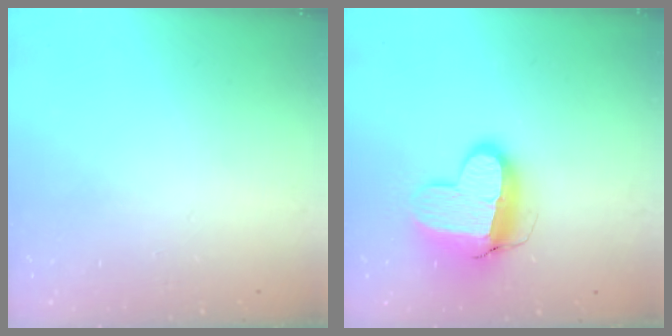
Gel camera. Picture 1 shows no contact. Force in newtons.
{"total": 13.1, "press": 13.0, "slide": 1.3}